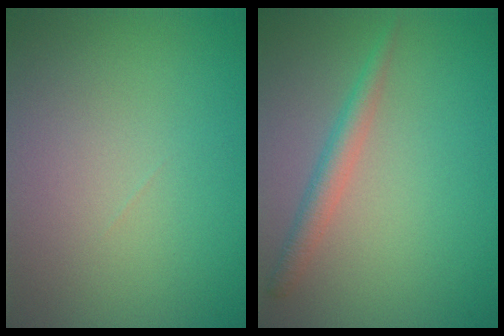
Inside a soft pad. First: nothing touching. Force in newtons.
{"total": 2.0, "press": 2.0, "slide": 0.0}